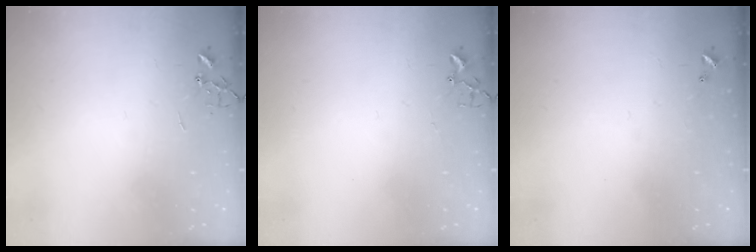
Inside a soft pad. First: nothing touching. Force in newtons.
{"total": 1.9, "press": 1.9, "slide": 0.2}
{"total": 0.0}